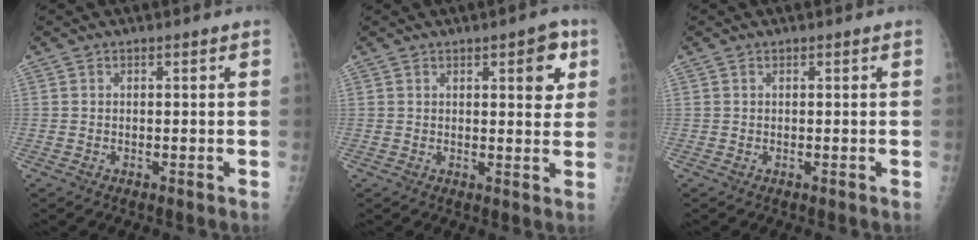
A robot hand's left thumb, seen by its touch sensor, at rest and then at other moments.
{"total": 5.7, "force": [2.6, 2.1, 4.6], "torque": [-0.033, -0.006, 0.027]}
{"total": 0.0}